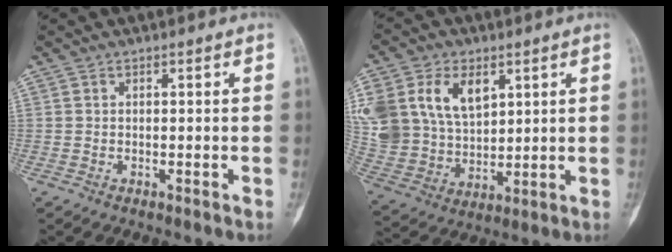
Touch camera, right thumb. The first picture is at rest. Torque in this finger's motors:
{"motor_torque": [1.00, 2.74, 0.80, -0.14, 0.08]}